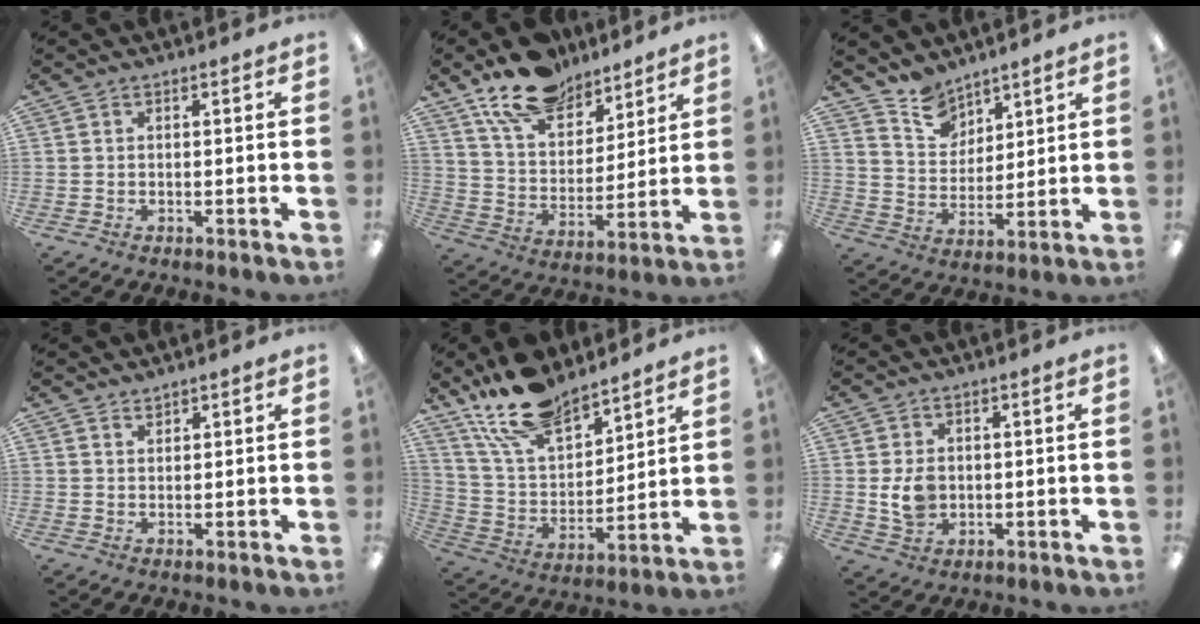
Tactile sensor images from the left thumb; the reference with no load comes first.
{"total": 16.4, "force": [12.4, 8.3, 6.9], "torque": [-0.114, -0.070, 0.227]}
{"total": 9.3, "force": [7.5, 5.2, 1.4], "torque": [-0.039, -0.048, 0.146]}
{"total": 1.5, "force": [1.4, 0.3, 0.0], "torque": [0.008, -0.006, 0.027]}
{"total": 17.9, "force": [14.2, 7.7, 7.7], "torque": [-0.160, -0.080, 0.260]}
{"total": 6.0, "force": [0.1, 4.5, 3.9], "torque": [-0.070, -0.001, 0.001]}